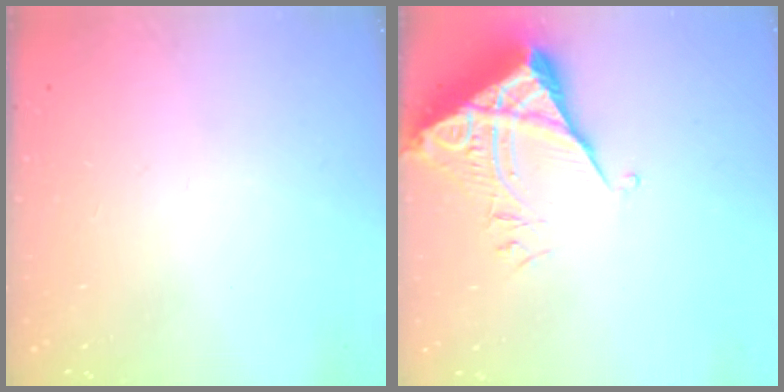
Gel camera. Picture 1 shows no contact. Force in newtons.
{"total": 6.1, "press": 6.0, "slide": 0.7}